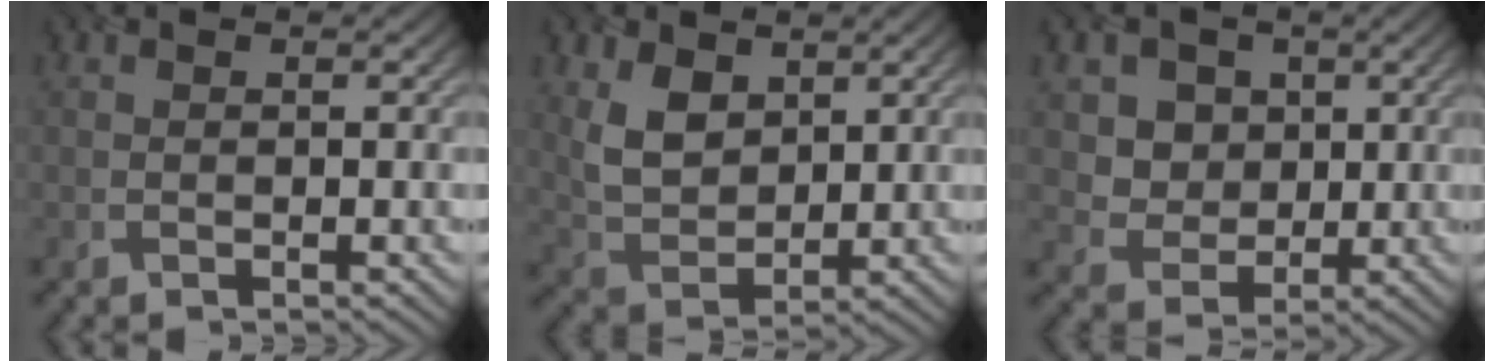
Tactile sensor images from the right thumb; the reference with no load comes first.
{"total": 6.2, "force": [2.8, 4.1, 3.7], "torque": [-0.092, -0.011, 0.054]}
{"total": 6.4, "force": [2.5, 5.5, 2.3], "torque": [-0.080, -0.018, 0.058]}